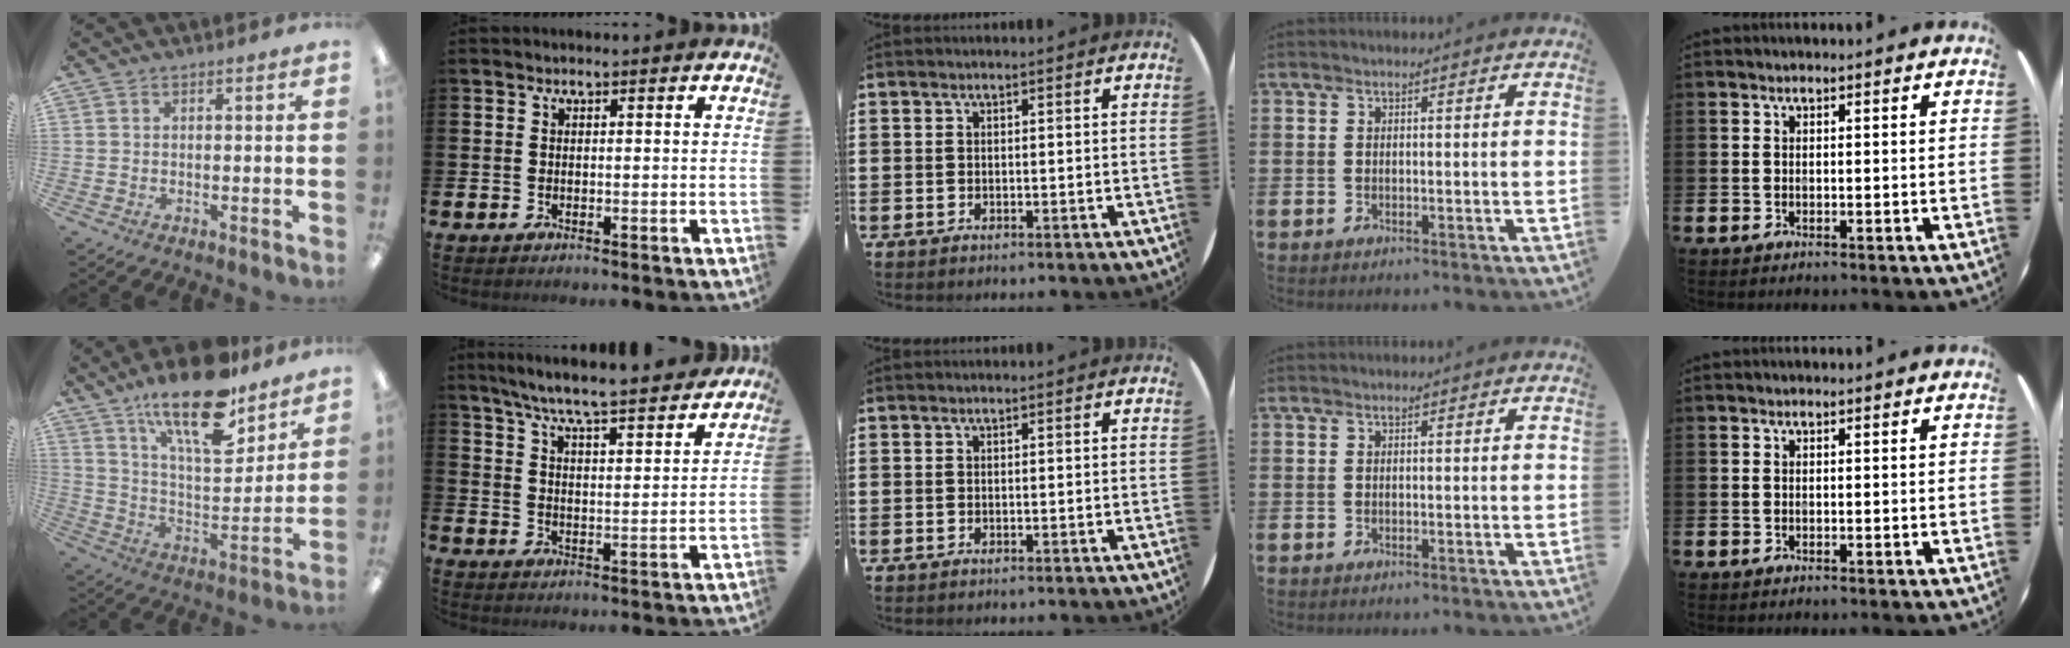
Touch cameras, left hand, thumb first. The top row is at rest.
{"thumb": {"total": 20.2, "force": [13.9, 7.4, 12.6], "torque": [-0.208, -0.083, 0.234]}, "index": {"total": 7.4, "force": [7.0, 0.0, 2.4], "torque": [-0.070, -0.049, 0.122]}}